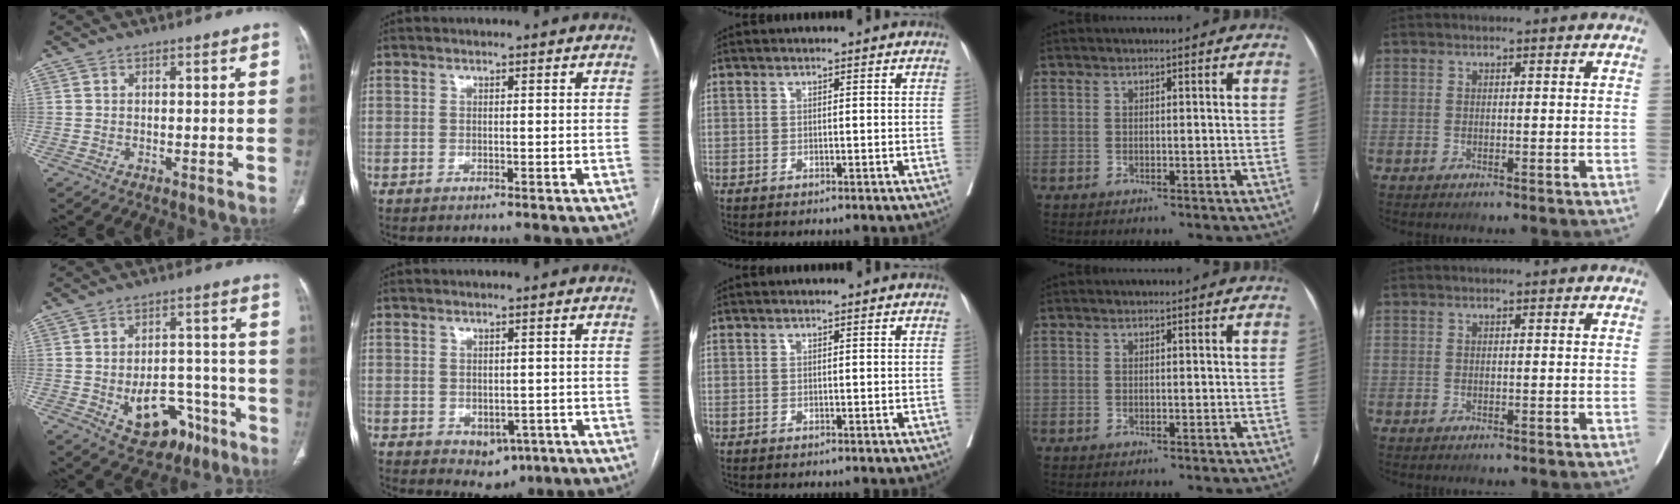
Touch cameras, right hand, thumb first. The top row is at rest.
{"thumb": {"total": 13.5, "force": [-5.9, 8.9, 8.4], "torque": [-0.089, 0.045, -0.069]}, "index": {"total": 4.2, "force": [-1.5, 3.0, 2.4], "torque": [-0.025, 0.000, -0.005]}}